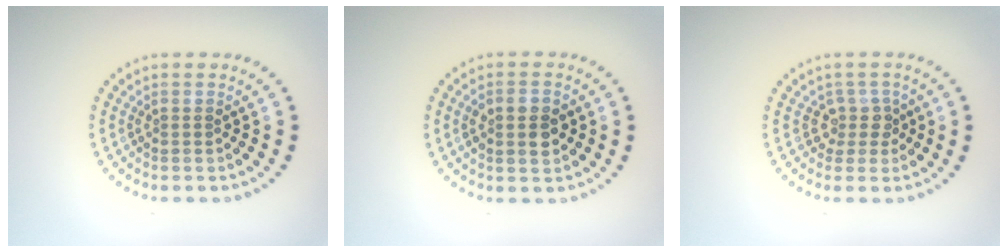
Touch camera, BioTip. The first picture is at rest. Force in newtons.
{"total": 2.7, "press": 2.7, "slide": 0.3}
{"total": 1.9, "press": 1.4, "slide": 1.3}